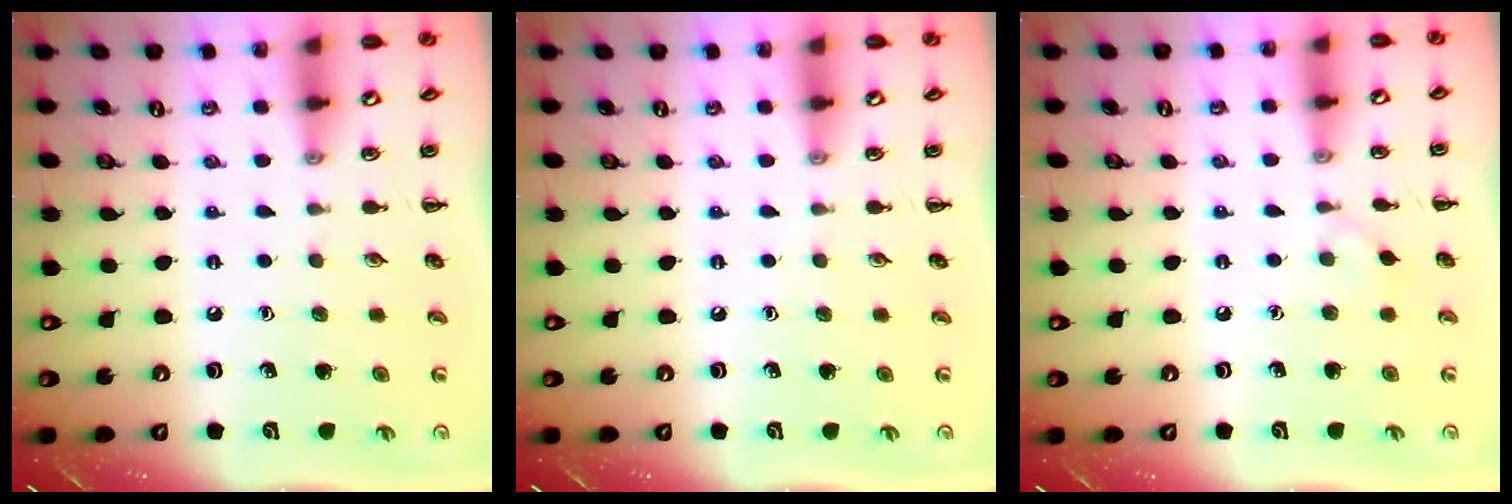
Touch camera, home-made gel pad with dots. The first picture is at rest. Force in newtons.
{"total": 0.0}
{"total": 3.0, "press": 2.8, "slide": 1.2}